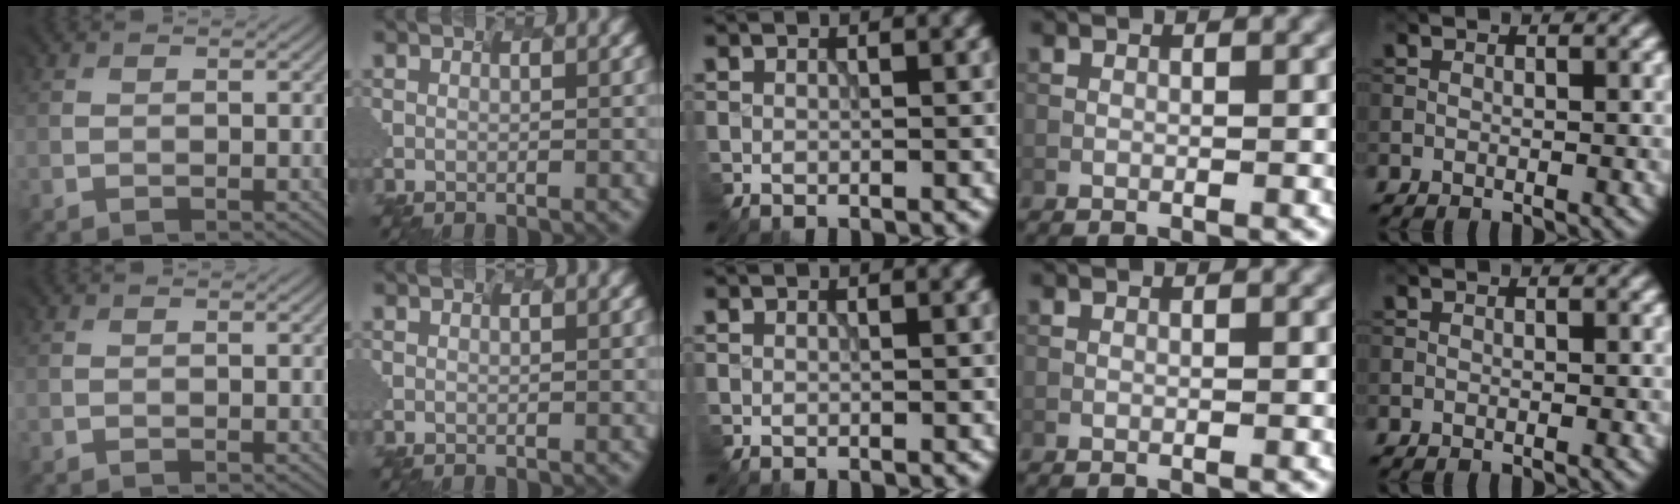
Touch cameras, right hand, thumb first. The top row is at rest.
{}